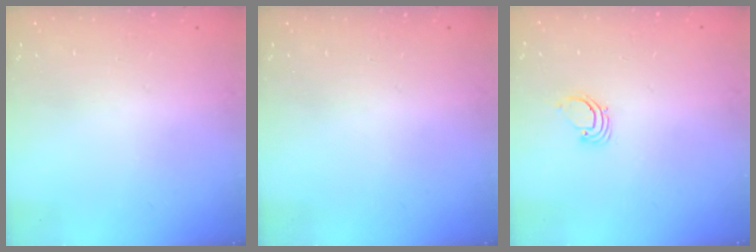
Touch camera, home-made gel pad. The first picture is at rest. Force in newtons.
{"total": 0.0}
{"total": 1.9, "press": 1.9, "slide": 0.1}